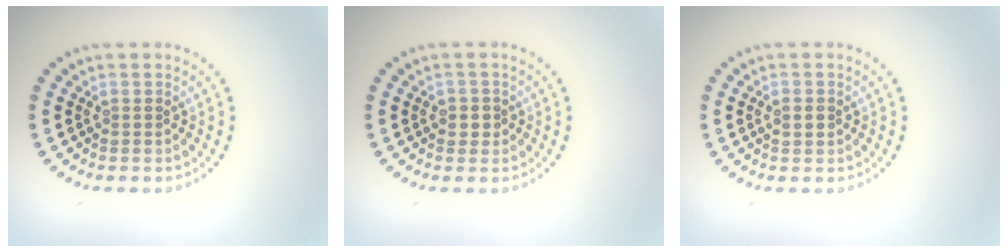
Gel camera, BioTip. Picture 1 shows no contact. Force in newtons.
{"total": 1.3, "press": 1.3, "slide": 0.4}
{"total": 0.8, "press": 0.8, "slide": 0.2}